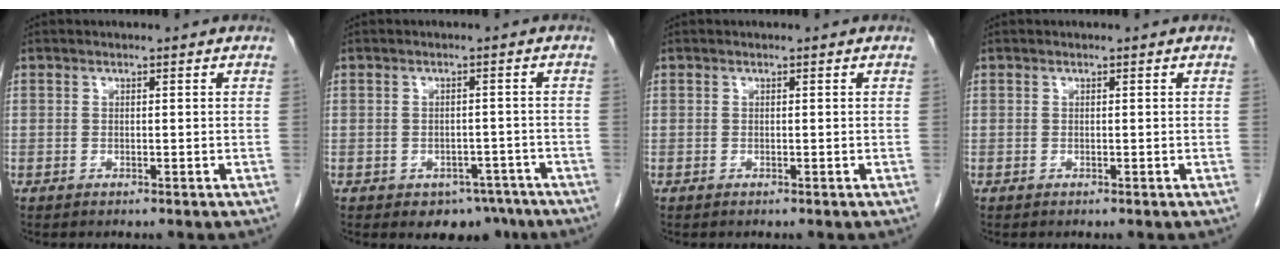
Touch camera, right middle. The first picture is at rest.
{"total": 5.1, "force": [-3.6, 3.2, 1.6], "torque": [-0.003, 0.009, -0.044]}
{"total": 0.0}
{"total": 0.0}